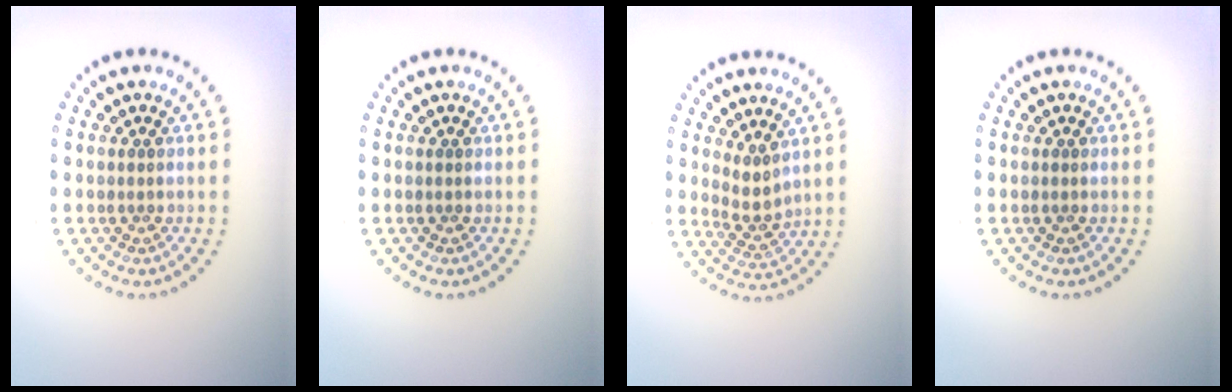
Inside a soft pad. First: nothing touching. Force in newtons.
{"total": 0.0}
{"total": 2.1, "press": 1.6, "slide": 1.4}
{"total": 0.0}